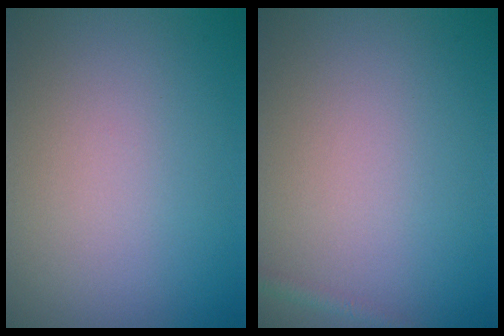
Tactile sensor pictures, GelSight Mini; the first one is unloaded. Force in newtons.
{"total": 0.7, "press": 0.7, "slide": 0.0}